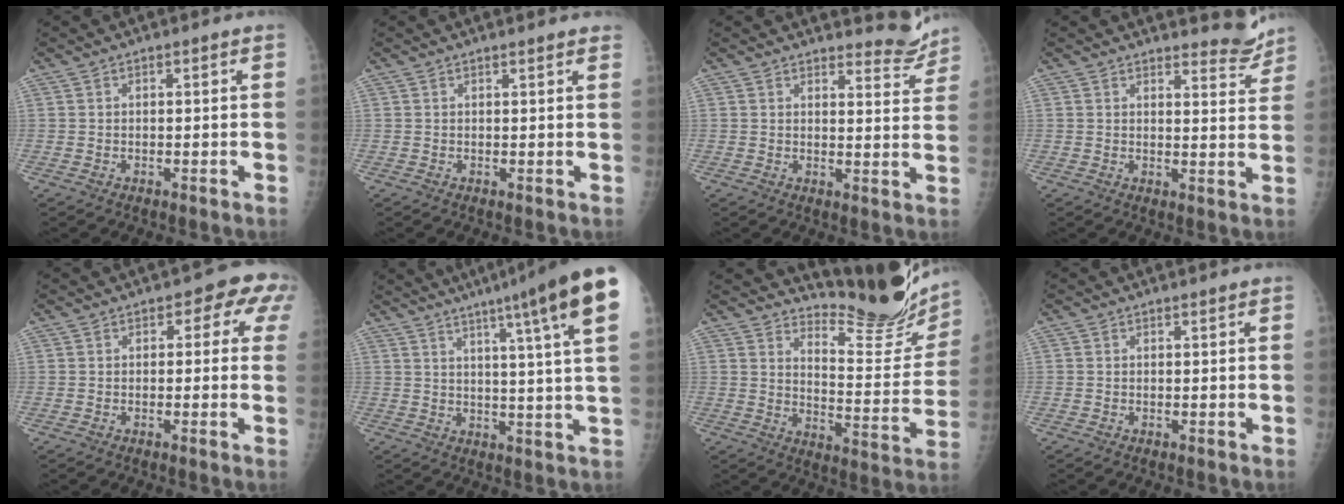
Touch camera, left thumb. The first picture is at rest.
{"total": 2.3, "force": [1.9, 0.3, 1.1], "torque": [-0.008, 0.000, 0.018]}
{"total": 5.3, "force": [5.2, 1.2, 0.3], "torque": [0.015, -0.053, 0.058]}
{"total": 4.9, "force": [4.8, 1.0, 0.5], "torque": [0.011, -0.049, 0.054]}
{"total": 5.1, "force": [1.4, 3.2, 3.6], "torque": [0.007, 0.007, 0.000]}
{"total": 17.8, "force": [10.1, 0.1, 14.7], "torque": [-0.199, -0.031, 0.112]}
{"total": 16.9, "force": [16.2, 2.7, 4.0], "torque": [-0.025, -0.169, 0.208]}
{"total": 0.0}